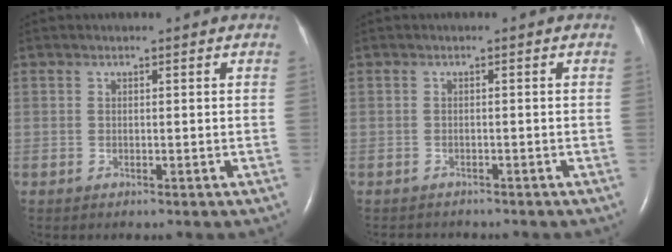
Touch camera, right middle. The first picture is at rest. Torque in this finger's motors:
{"motor_torque": [0.06, -0.09, -0.06, 0.01]}